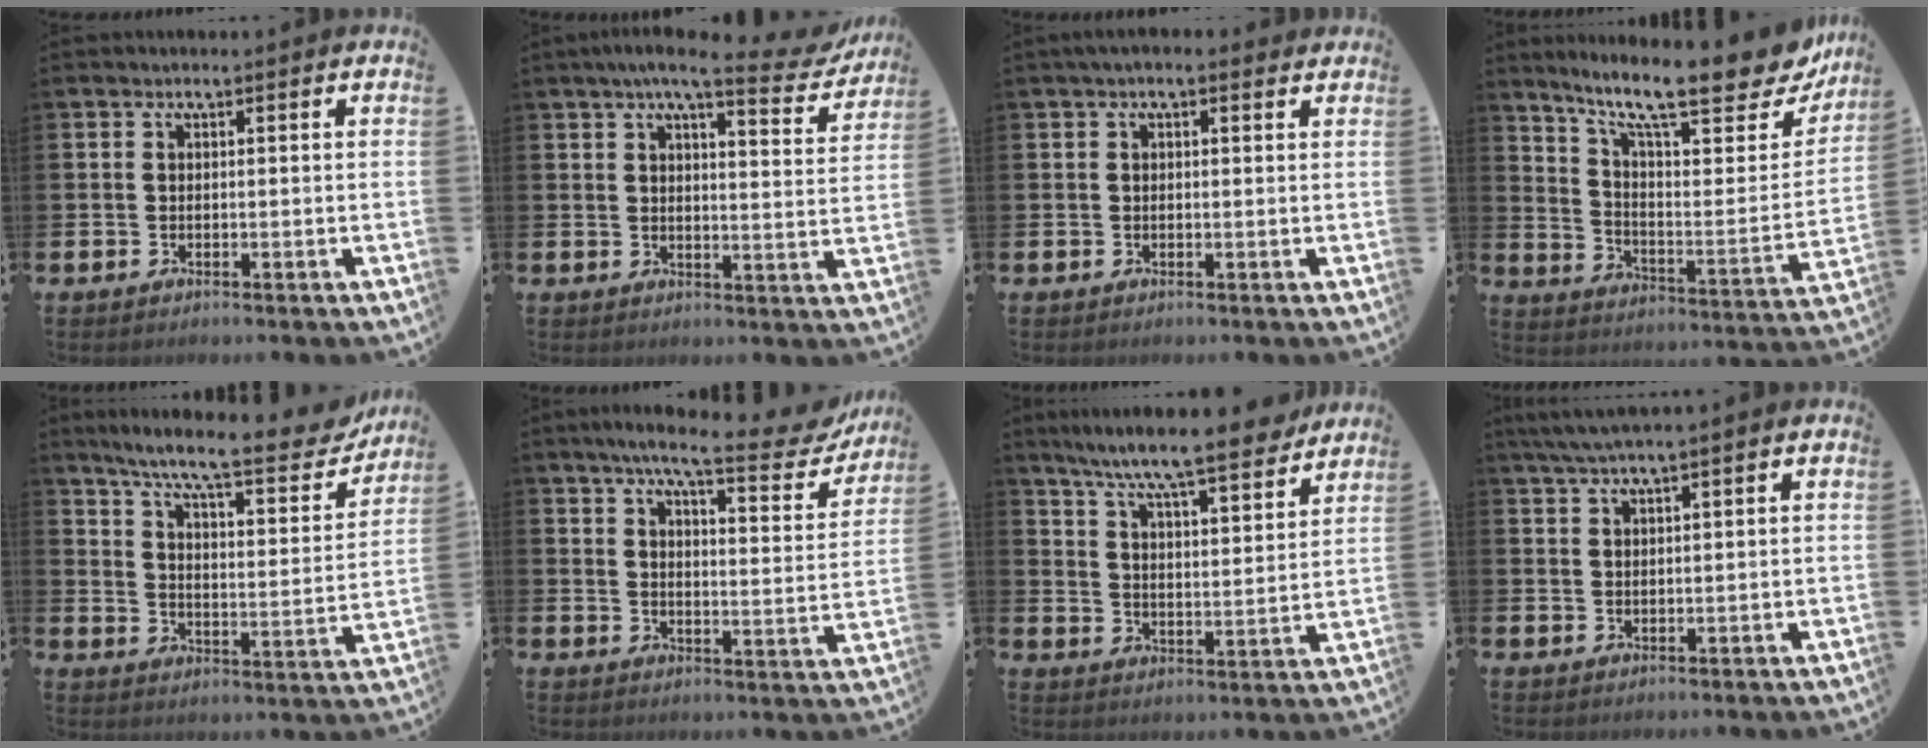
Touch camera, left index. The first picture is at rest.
{"total": 6.6, "force": [5.4, 1.1, 3.6], "torque": [-0.070, -0.023, 0.088]}
{"total": 1.2, "force": [0.7, 0.5, 0.8], "torque": [-0.013, 0.006, 0.011]}
{"total": 13.9, "force": [10.9, 3.4, 7.8], "torque": [-0.149, -0.082, 0.179]}
{"total": 9.7, "force": [8.2, 1.5, 5.0], "torque": [-0.117, -0.052, 0.134]}
{"total": 8.4, "force": [7.0, 0.9, 4.5], "torque": [-0.092, -0.041, 0.114]}
{"total": 9.4, "force": [8.7, 0.3, 3.5], "torque": [-0.094, -0.059, 0.148]}
{"total": 3.0, "force": [2.5, -0.3, 1.7], "torque": [-0.044, 0.001, 0.047]}